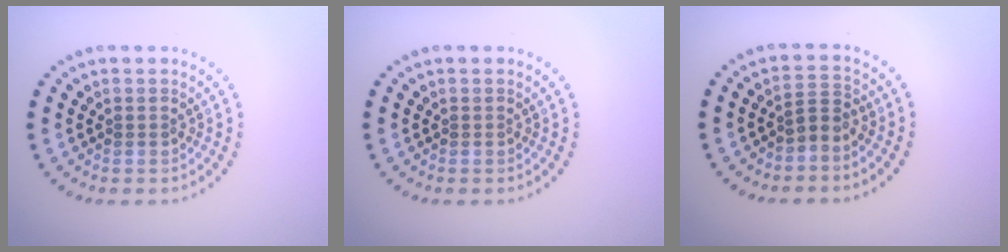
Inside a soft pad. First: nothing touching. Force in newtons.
{"total": 0.0}
{"total": 1.7, "press": 1.3, "slide": 1.2}